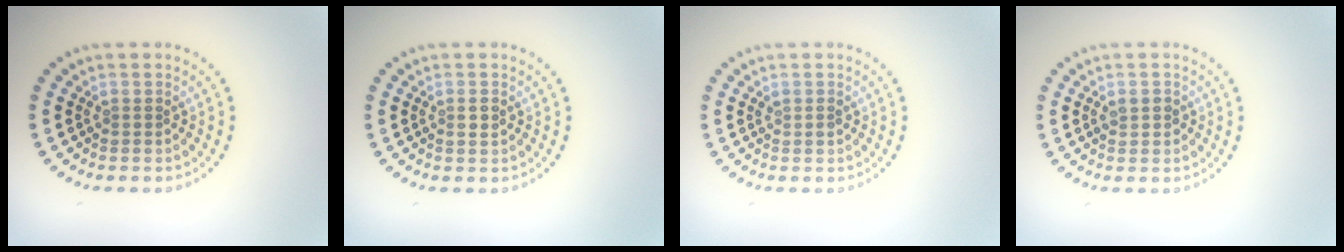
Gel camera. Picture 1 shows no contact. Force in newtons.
{"total": 0.9, "press": 0.9, "slide": 0.2}
{"total": 0.7, "press": 0.7, "slide": 0.1}
{"total": 1.4, "press": 1.4, "slide": 0.3}